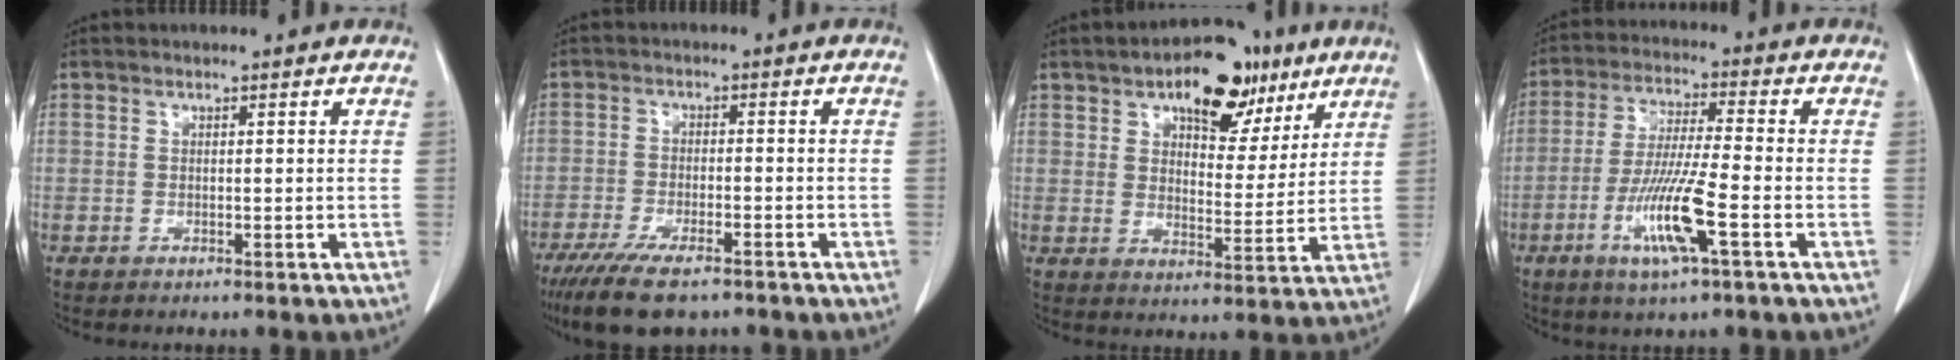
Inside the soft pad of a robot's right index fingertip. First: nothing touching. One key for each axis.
{"total": 10.6, "fx": -7.9, "fy": 2.9, "fz": 6.5, "tx": -0.111, "ty": -0.021, "tz": -0.131}
{"total": 12.7, "fx": 7.5, "fy": 6.4, "fz": 8.0, "tx": -0.106, "ty": 0.016, "tz": 0.113}
{"total": 10.8, "fx": -4.3, "fy": 0.1, "fz": 9.9, "tx": -0.197, "ty": -0.015, "tz": -0.085}